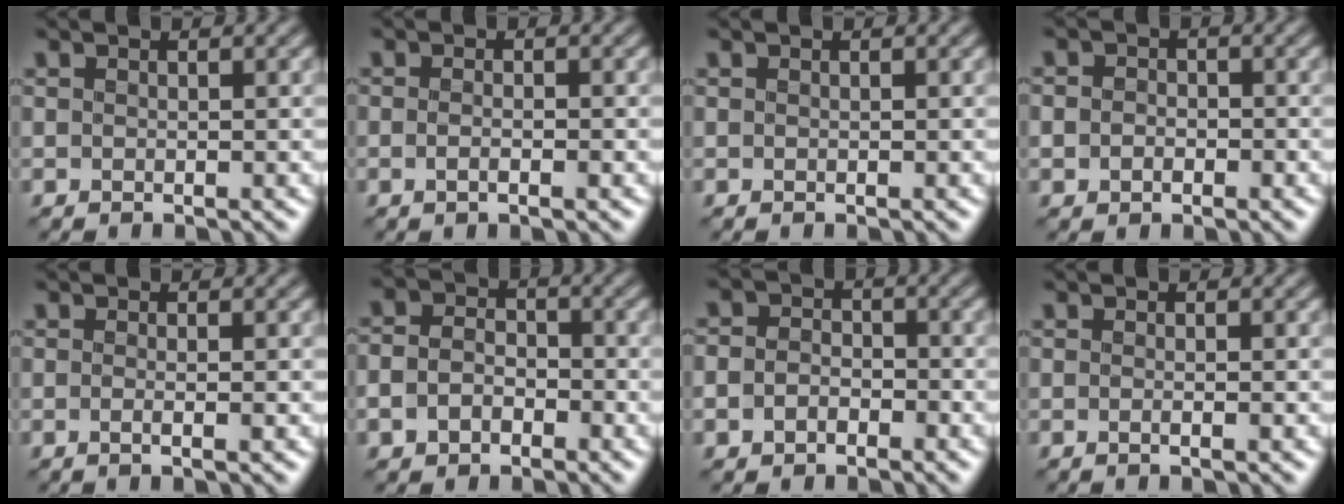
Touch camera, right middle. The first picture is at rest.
{"total": 1.5, "force": [-0.5, 0.6, 1.3], "torque": [-0.010, -0.007, -0.009]}
{"total": 0.0}
{"total": 2.5, "force": [-0.3, 2.0, 1.4], "torque": [-0.006, 0.006, -0.020]}
{"total": 2.0, "force": [-0.1, 0.8, 1.8], "torque": [-0.005, -0.008, -0.015]}
{"total": 3.4, "force": [-1.3, 2.5, 1.8], "torque": [-0.035, -0.001, -0.029]}
{"total": 2.8, "force": [-1.1, 2.2, 1.4], "torque": [-0.007, 0.001, -0.029]}
{"total": 1.2, "force": [-0.3, 0.4, 1.1], "torque": [-0.002, -0.007, -0.012]}